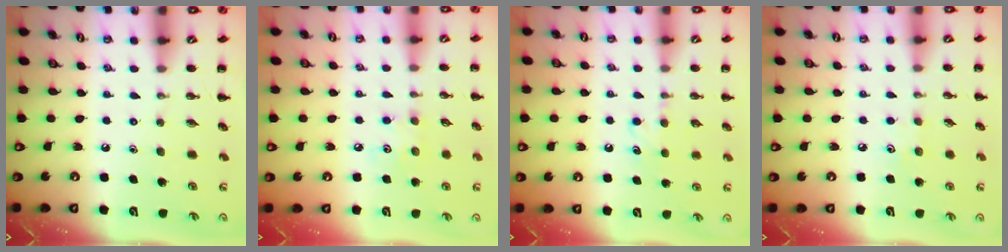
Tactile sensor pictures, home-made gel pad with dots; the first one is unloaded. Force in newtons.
{"total": 4.5, "press": 4.3, "slide": 1.1}
{"total": 5.1, "press": 4.9, "slide": 1.5}
{"total": 3.8, "press": 3.7, "slide": 1.0}